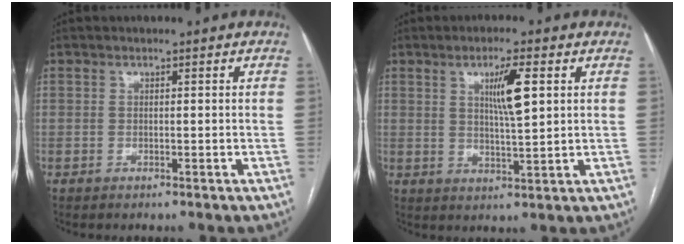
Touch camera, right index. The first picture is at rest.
{"total": 6.2, "force": [2.1, 0.5, 5.8], "torque": [-0.101, -0.002, 0.036]}